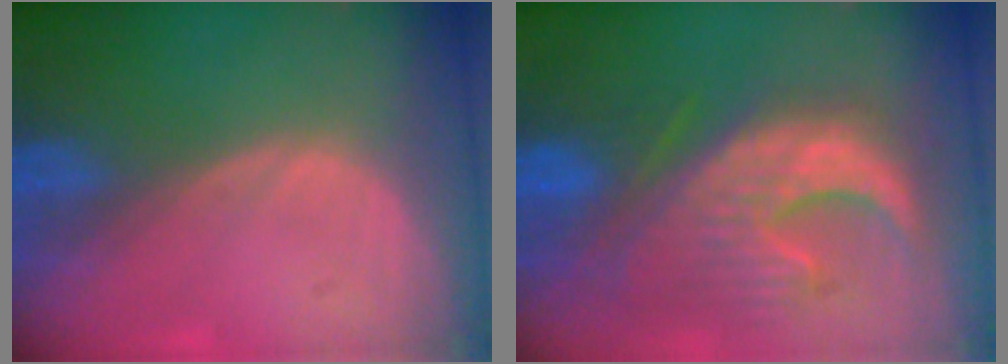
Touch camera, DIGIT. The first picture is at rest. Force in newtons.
{"total": 12.6, "press": 11.2, "slide": 5.8}